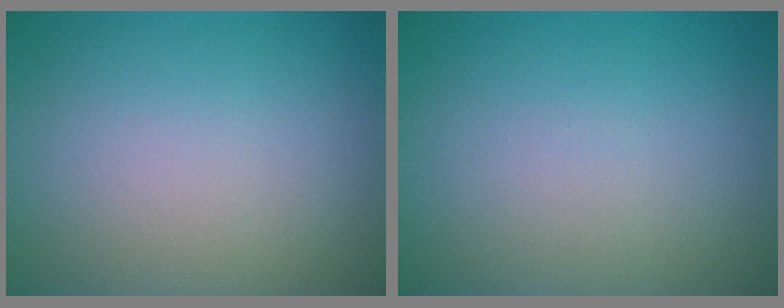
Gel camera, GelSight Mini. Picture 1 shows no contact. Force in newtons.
{"total": 0.0}